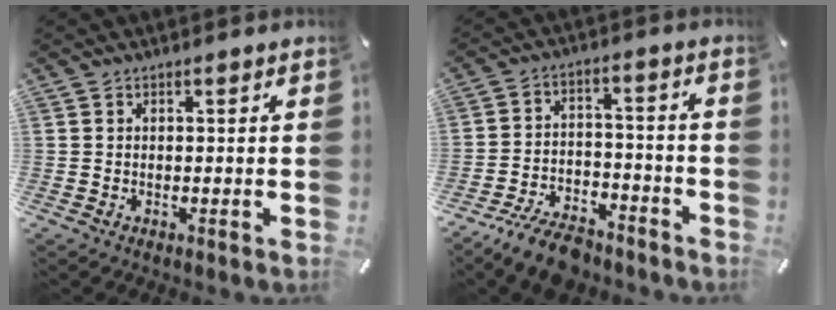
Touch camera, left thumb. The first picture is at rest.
{"total": 9.8, "force": [-8.2, 3.8, 3.8], "torque": [-0.049, 0.058, -0.150]}